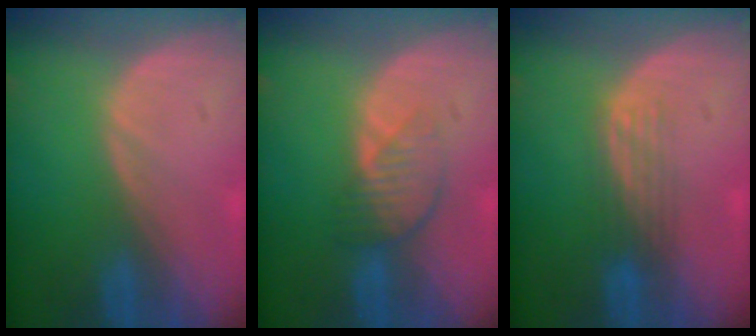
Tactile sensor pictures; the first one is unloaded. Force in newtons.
{"total": 4.2, "press": 3.7, "slide": 1.8}
{"total": 2.9, "press": 2.7, "slide": 1.2}